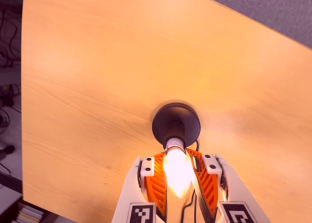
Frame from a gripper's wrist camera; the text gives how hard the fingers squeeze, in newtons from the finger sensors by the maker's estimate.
{"total": 24.1, "left": 25.4, "right": 22.8}